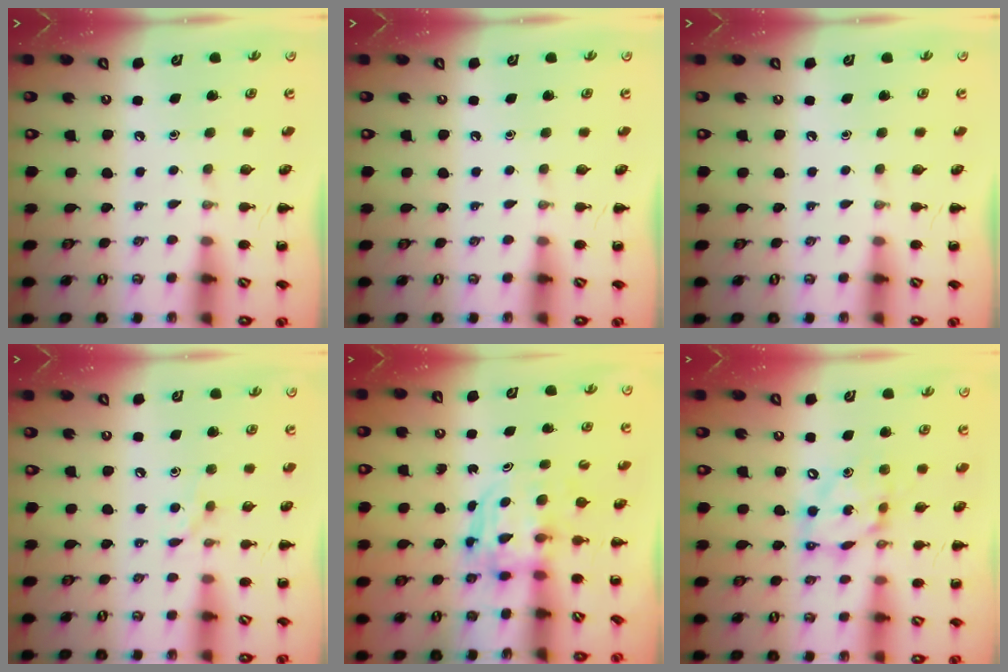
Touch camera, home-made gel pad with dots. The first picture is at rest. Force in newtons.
{"total": 0.0}
{"total": 0.0}
{"total": 6.5, "press": 6.2, "slide": 2.2}
{"total": 3.6, "press": 3.6, "slide": 0.3}
{"total": 12.0, "press": 11.6, "slide": 3.0}